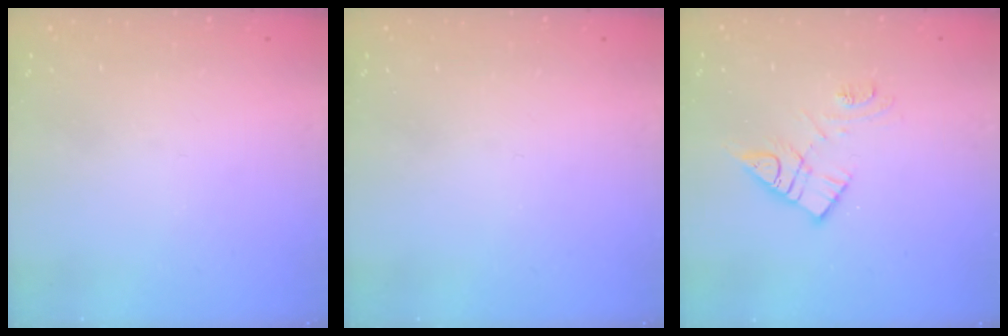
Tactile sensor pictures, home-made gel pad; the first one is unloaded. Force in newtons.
{"total": 0.0}
{"total": 11.6, "press": 11.6, "slide": 0.9}